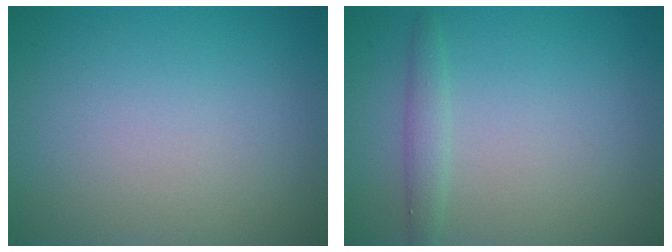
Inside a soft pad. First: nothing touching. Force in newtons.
{"total": 1.5, "press": 1.5, "slide": 0.0}